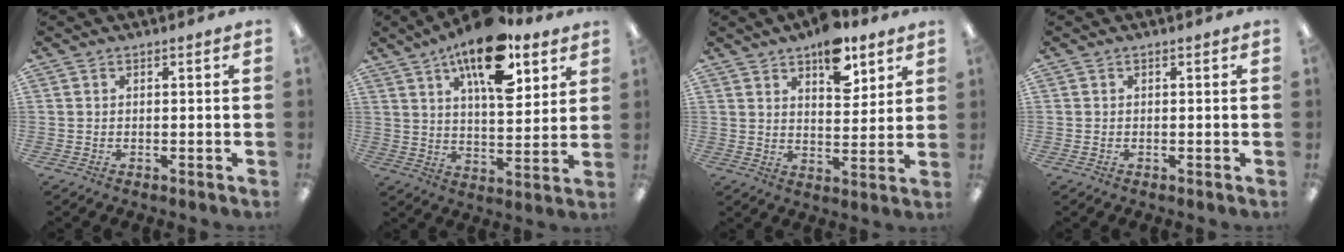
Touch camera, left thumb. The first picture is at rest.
{"total": 17.2, "force": [10.4, 7.3, 11.7], "torque": [-0.172, -0.046, 0.168]}
{"total": 11.0, "force": [7.4, 5.2, 6.2], "torque": [-0.068, -0.039, 0.122]}
{"total": 0.0}